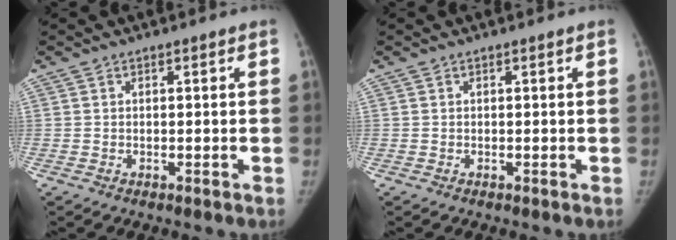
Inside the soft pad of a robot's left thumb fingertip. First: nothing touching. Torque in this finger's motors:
{"motor_torque": [0.05, 0.01, 0.28, -0.12, 0.03]}